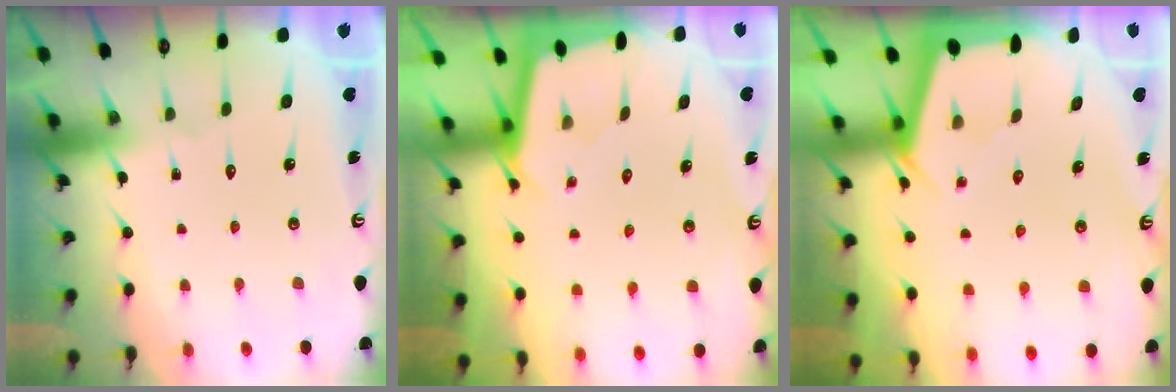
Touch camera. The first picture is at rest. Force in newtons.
{"total": 1.9, "press": 1.9, "slide": 0.1}
{"total": 2.4, "press": 2.4, "slide": 0.3}